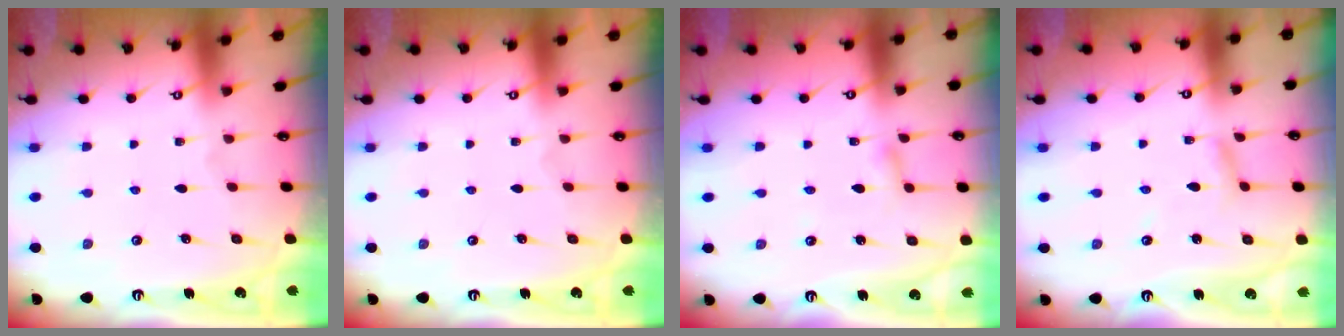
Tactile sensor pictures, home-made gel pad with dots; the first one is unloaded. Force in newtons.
{"total": 0.0}
{"total": 2.7, "press": 2.7, "slide": 0.2}
{"total": 3.4, "press": 3.4, "slide": 0.3}